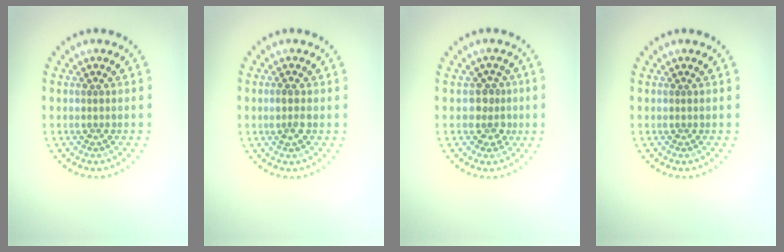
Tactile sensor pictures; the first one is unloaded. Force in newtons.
{"total": 1.3, "press": 1.3, "slide": 0.4}
{"total": 2.1, "press": 1.8, "slide": 1.1}
{"total": 0.0}